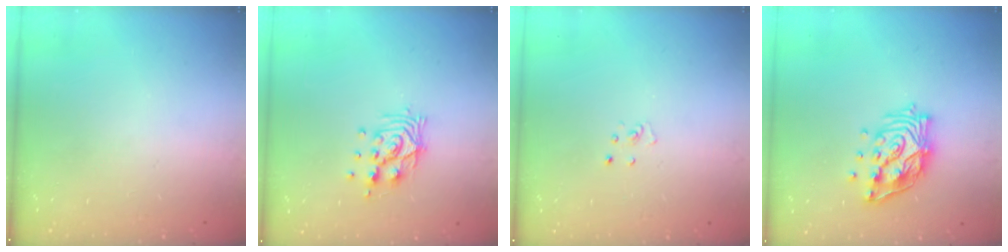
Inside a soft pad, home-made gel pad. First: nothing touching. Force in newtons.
{"total": 10.3, "press": 10.3, "slide": 0.9}
{"total": 2.3, "press": 2.3, "slide": 0.2}
{"total": 13.7, "press": 13.7, "slide": 1.2}